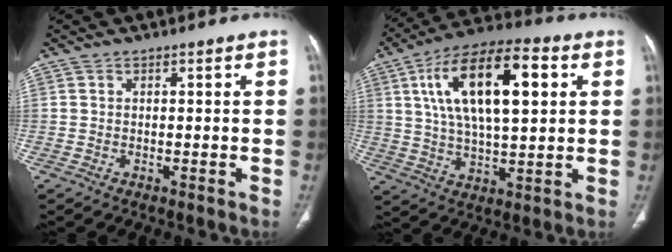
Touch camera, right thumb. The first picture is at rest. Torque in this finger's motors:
{"motor_torque": [-0.74, 4.26, 2.03, 0.42, 0.57]}